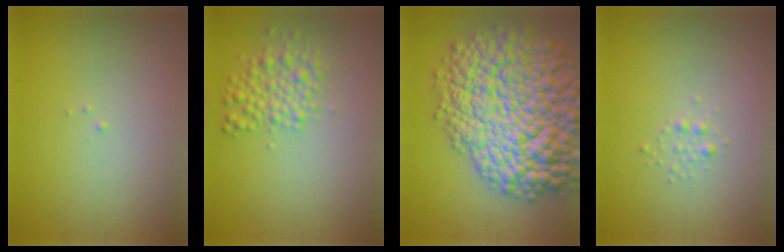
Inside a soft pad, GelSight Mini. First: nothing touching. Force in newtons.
{"total": 2.9, "press": 2.9, "slide": 0.0}
{"total": 15.1, "press": 15.1, "slide": 0.6}
{"total": 0.8, "press": 0.8, "slide": 0.0}